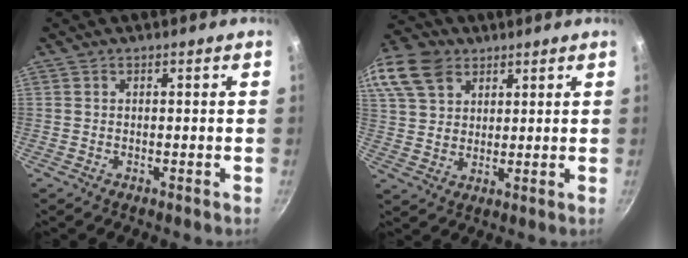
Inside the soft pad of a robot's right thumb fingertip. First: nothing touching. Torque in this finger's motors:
{"motor_torque": [0.13, 0.20, 0.27, 0.05, 0.12]}